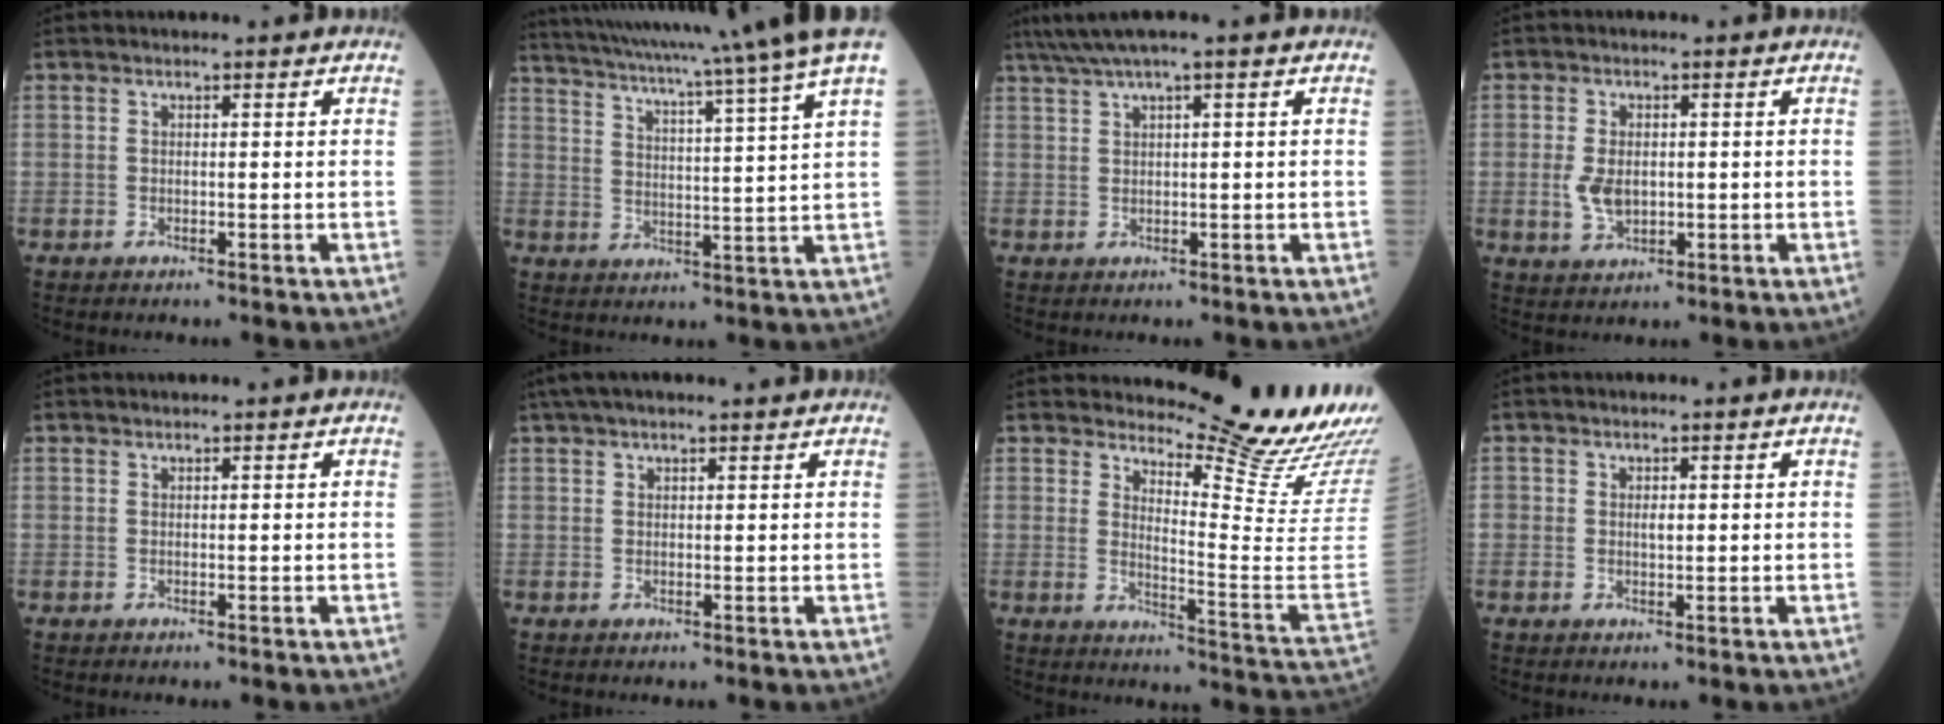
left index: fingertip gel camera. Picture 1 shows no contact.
{"total": 19.7, "force": [17.0, -2.9, 9.4], "torque": [-0.165, -0.042, 0.231]}
{"total": 5.3, "force": [3.9, -0.4, 3.6], "torque": [-0.071, 0.035, 0.075]}
{"total": 4.9, "force": [-0.3, 3.1, 3.8], "torque": [-0.086, 0.001, 0.004]}
{"total": 0.0}
{"total": 7.5, "force": [6.3, 1.5, 3.8], "torque": [-0.066, 0.048, 0.102]}
{"total": 17.4, "force": [15.9, 0.2, 7.1], "torque": [-0.110, -0.133, 0.190]}
{"total": 1.3, "force": [0.1, 0.9, 1.0], "torque": [-0.013, 0.002, 0.006]}